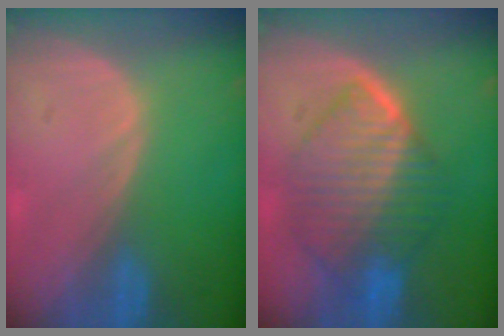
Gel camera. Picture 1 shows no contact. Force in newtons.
{"total": 10.3, "press": 10.2, "slide": 1.0}